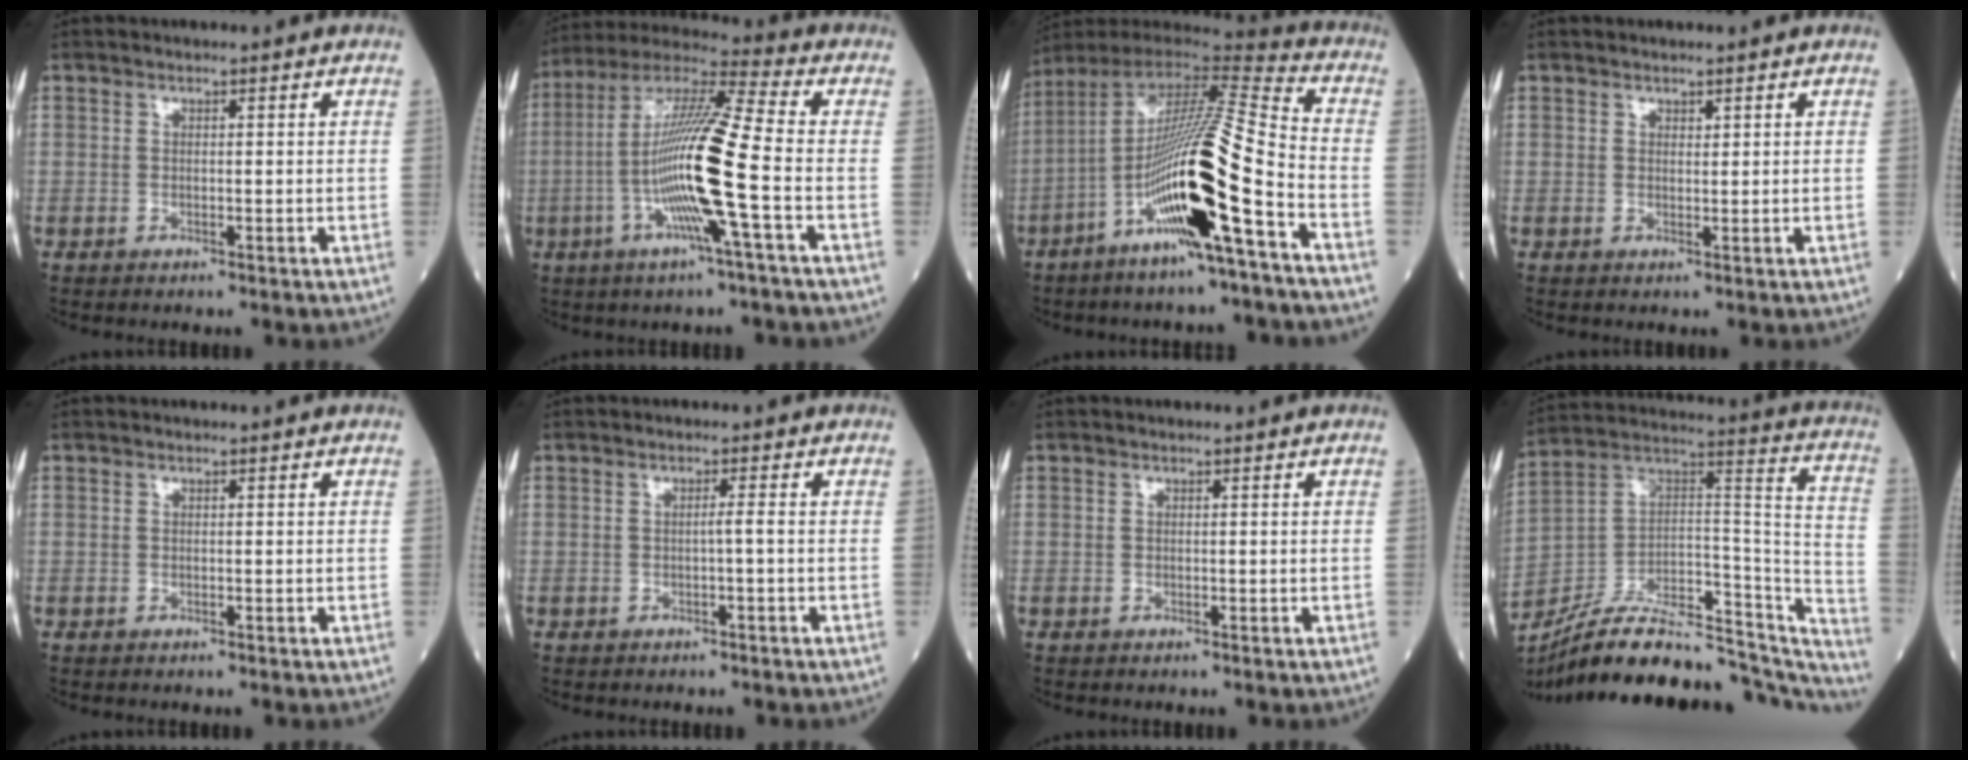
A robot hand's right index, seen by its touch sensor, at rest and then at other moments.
{"total": 16.0, "force": [-3.6, -0.6, 15.5], "torque": [-0.306, -0.002, -0.081]}
{"total": 19.7, "force": [-7.2, 0.1, 18.4], "torque": [-0.349, -0.015, -0.137]}
{"total": 0.6, "force": [0.5, 0.3, 0.2], "torque": [0.000, -0.004, 0.007]}
{"total": 0.0}
{"total": 1.0, "force": [-0.3, -0.2, 0.9], "torque": [-0.012, 0.002, -0.006]}
{"total": 0.0}
{"total": 30.5, "force": [-26.2, 8.4, 13.0], "torque": [-0.155, 0.035, -0.382]}